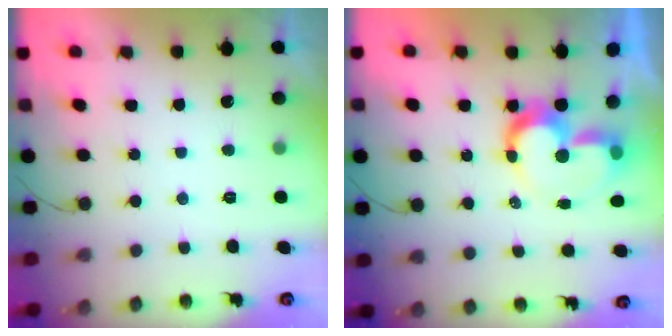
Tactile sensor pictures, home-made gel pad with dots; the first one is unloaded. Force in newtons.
{"total": 10.6, "press": 10.5, "slide": 1.0}